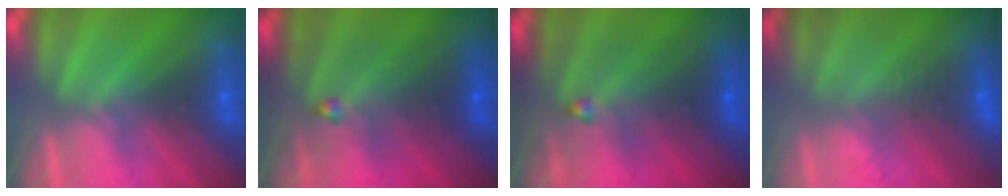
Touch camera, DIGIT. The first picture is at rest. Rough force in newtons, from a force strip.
{"total": 7.5}
{"total": 7.5}
{"total": 2.7}